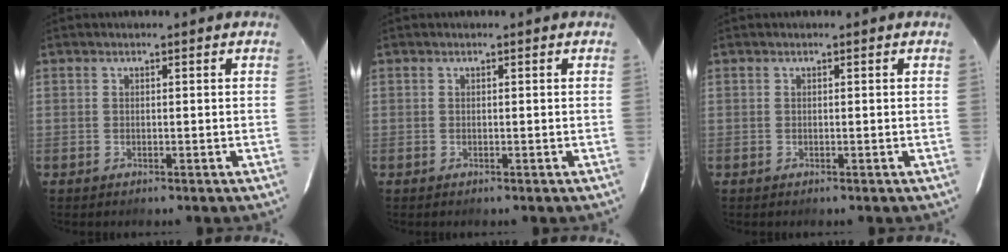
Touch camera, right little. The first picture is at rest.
{"total": 0.0}
{"total": 0.0}